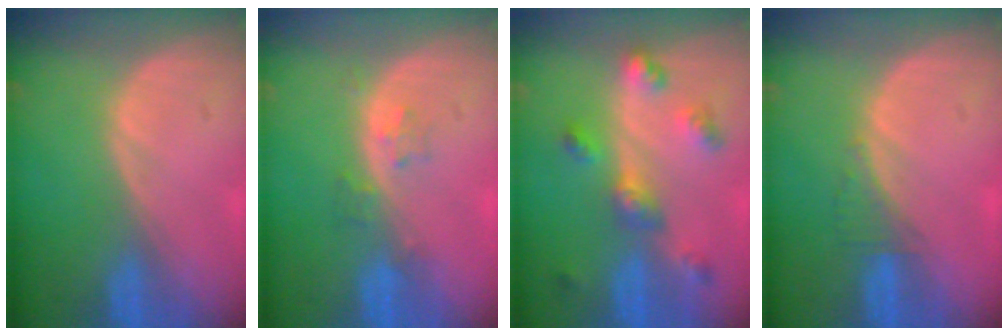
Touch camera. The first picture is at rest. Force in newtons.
{"total": 2.3, "press": 2.2, "slide": 0.3}
{"total": 6.6, "press": 5.8, "slide": 3.1}
{"total": 1.7, "press": 1.6, "slide": 0.7}